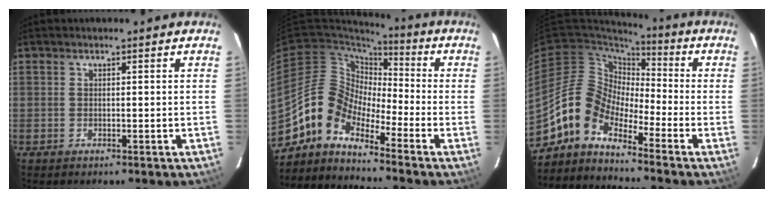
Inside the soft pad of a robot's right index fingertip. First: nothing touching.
{"total": 10.4, "force": [-7.9, 5.0, 4.7], "torque": [-0.083, 0.025, -0.178]}
{"total": 10.2, "force": [-7.6, 4.8, 4.8], "torque": [-0.084, 0.022, -0.171]}